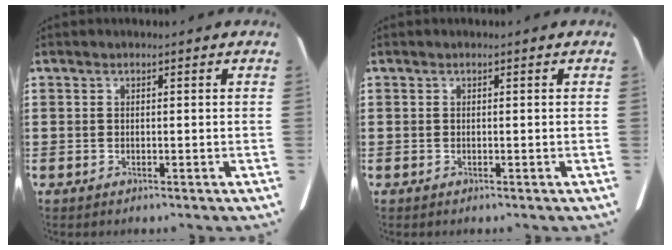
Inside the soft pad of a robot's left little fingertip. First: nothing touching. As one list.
[{"total": 0.0}]